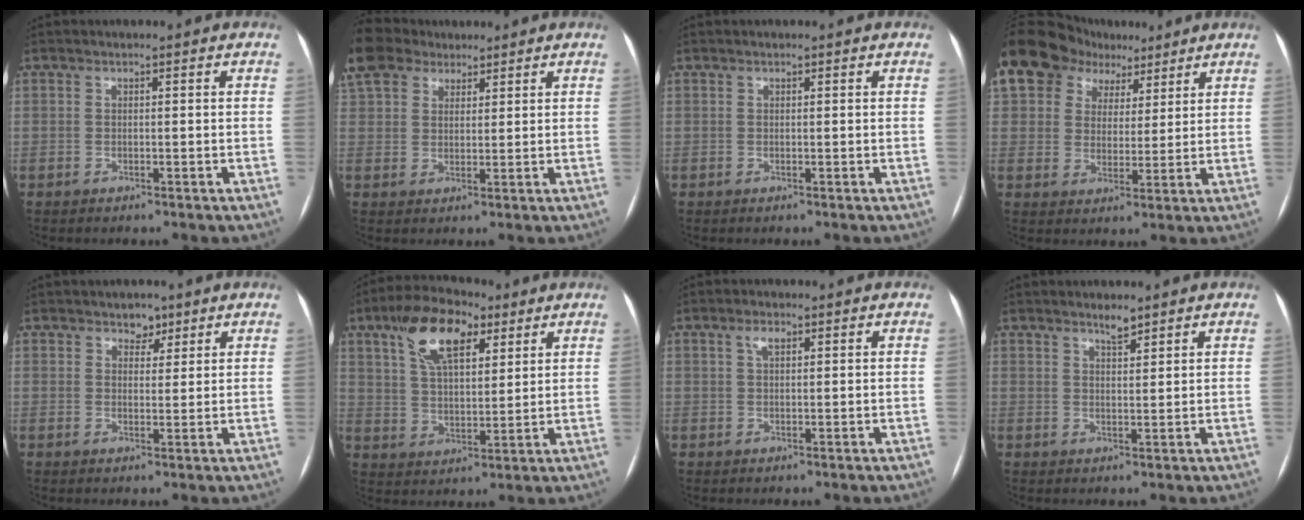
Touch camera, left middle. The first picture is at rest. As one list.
[{"total": 9.2, "force": [7.3, 5.1, 2.4], "torque": [-0.068, 0.036, 0.142]}, {"total": 0.0}, {"total": 16.7, "force": [10.3, 11.7, 6.0], "torque": [-0.151, 0.066, 0.183]}, {"total": 2.7, "force": [1.9, 1.6, 0.9], "torque": [-0.009, -0.001, 0.028]}, {"total": 12.3, "force": [6.6, 5.1, 9.0], "torque": [-0.170, 0.027, 0.119]}, {"total": 1.9, "force": [0.9, 0.8, 1.4], "torque": [-0.030, 0.006, 0.018]}, {"total": 2.2, "force": [1.9, 0.3, 1.0], "torque": [-0.021, -0.003, 0.034]}]